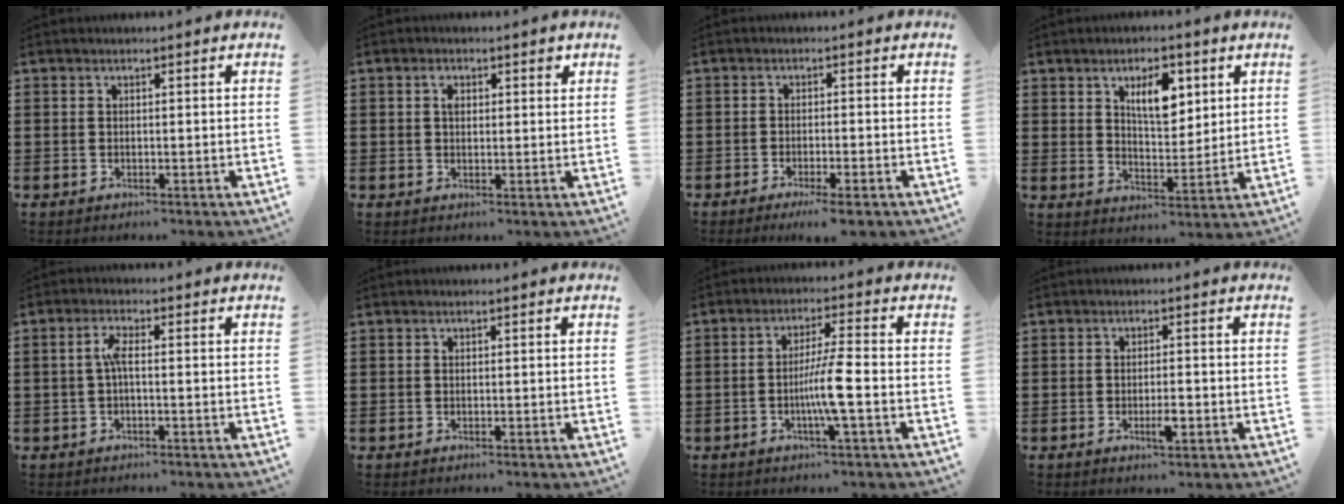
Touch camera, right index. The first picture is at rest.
{"total": 2.2, "force": [0.9, 1.3, 1.5], "torque": [-0.017, 0.002, 0.011]}
{"total": 2.6, "force": [-2.0, -0.1, 1.6], "torque": [-0.025, -0.001, -0.036]}
{"total": 6.7, "force": [3.1, 3.1, 5.0], "torque": [-0.084, 0.002, 0.048]}
{"total": 2.9, "force": [-0.3, 0.6, 2.8], "torque": [-0.061, 0.000, -0.010]}
{"total": 0.0}
{"total": 6.4, "force": [-1.7, -0.3, 6.1], "torque": [-0.112, -0.010, -0.036]}
{"total": 2.9, "force": [-1.1, 0.7, 2.6], "torque": [-0.052, -0.003, -0.022]}